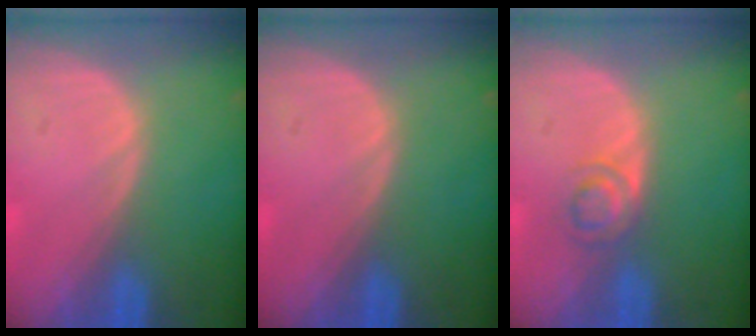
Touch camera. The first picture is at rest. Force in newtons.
{"total": 0.0}
{"total": 3.0, "press": 2.9, "slide": 0.2}